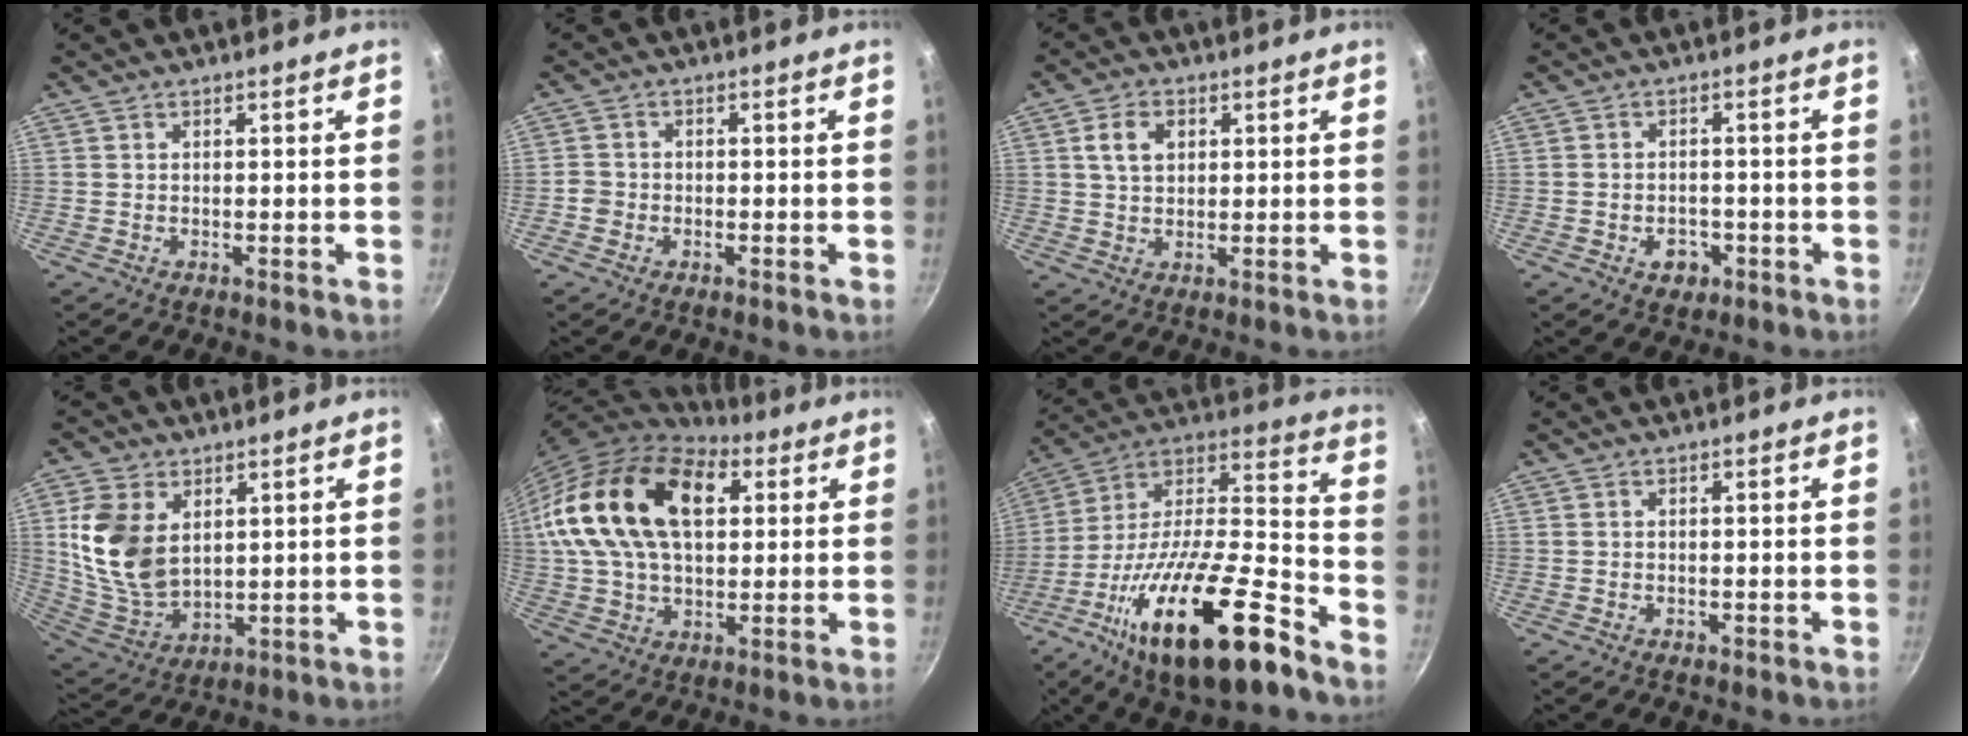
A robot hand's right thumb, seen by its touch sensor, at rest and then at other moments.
{"total": 2.4, "force": [-1.1, 2.1, 0.7], "torque": [-0.008, 0.014, -0.021]}
{"total": 5.5, "force": [1.6, 4.0, 3.4], "torque": [-0.047, 0.003, 0.028]}
{"total": 4.3, "force": [-1.8, 3.2, 2.2], "torque": [-0.021, 0.015, -0.019]}
{"total": 14.1, "force": [3.5, 9.4, 9.8], "torque": [-0.177, -0.025, 0.084]}
{"total": 24.8, "force": [6.6, 15.3, 18.4], "torque": [-0.315, 0.012, 0.112]}
{"total": 28.9, "force": [-15.4, 9.5, 22.5], "torque": [-0.339, 0.077, -0.263]}
{"total": 0.5, "force": [-0.2, 0.4, 0.3], "torque": [-0.004, 0.002, -0.004]}